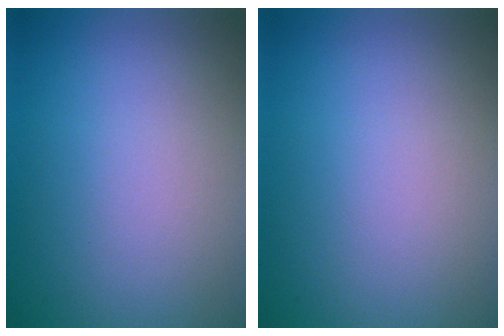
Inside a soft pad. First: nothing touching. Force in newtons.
{"total": 0.0}